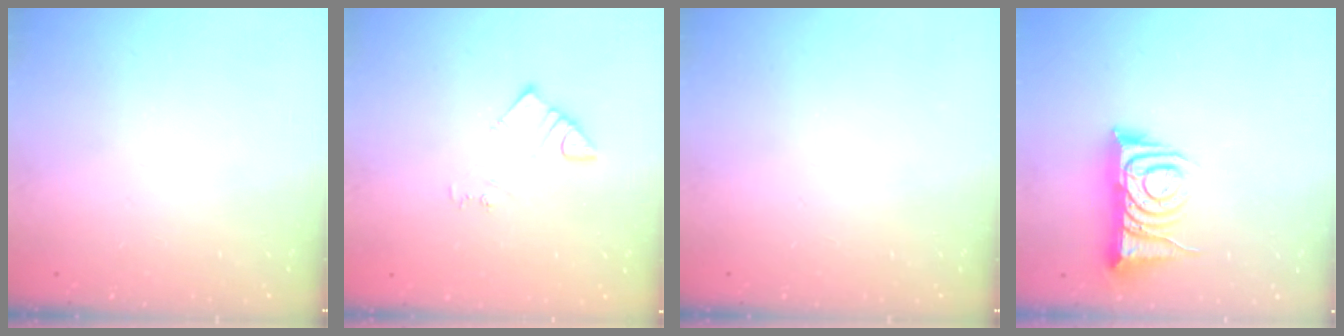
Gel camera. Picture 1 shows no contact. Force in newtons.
{"total": 4.4, "press": 4.4, "slide": 0.6}
{"total": 0.0}
{"total": 9.0, "press": 9.0, "slide": 1.2}